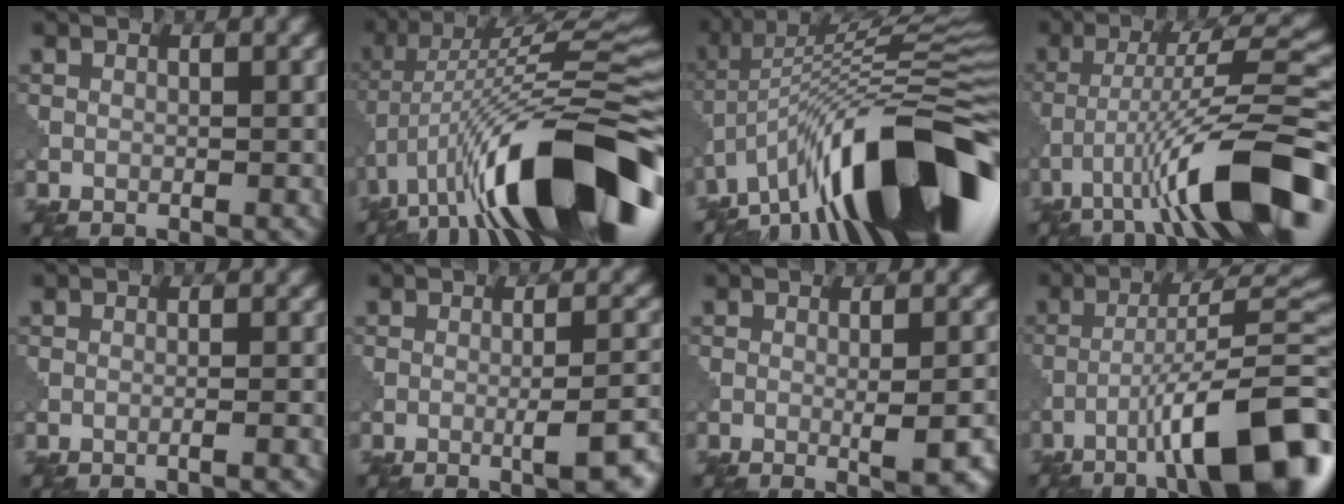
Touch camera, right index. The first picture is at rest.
{"total": 16.6, "force": [-5.9, 5.6, 14.5], "torque": [-0.240, 0.031, -0.105]}
{"total": 16.1, "force": [-7.8, 4.6, 13.3], "torque": [-0.205, 0.038, -0.145]}
{"total": 12.0, "force": [-5.9, 1.8, 10.3], "torque": [-0.169, 0.020, -0.094]}
{"total": 1.2, "force": [-0.7, 0.1, 1.0], "torque": [-0.009, 0.003, -0.029]}
{"total": 5.4, "force": [-2.0, 1.2, 4.9], "torque": [-0.066, 0.005, -0.030]}
{"total": 4.3, "force": [-0.8, 1.1, 4.0], "torque": [-0.053, -0.004, -0.005]}
{"total": 12.5, "force": [-6.1, 2.5, 10.7], "torque": [-0.152, 0.018, -0.093]}